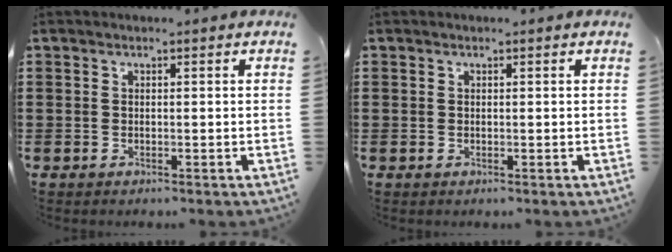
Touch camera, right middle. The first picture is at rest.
{"total": 0.0}